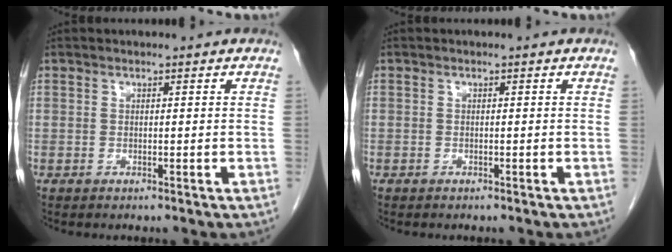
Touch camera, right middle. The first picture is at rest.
{"total": 0.0}